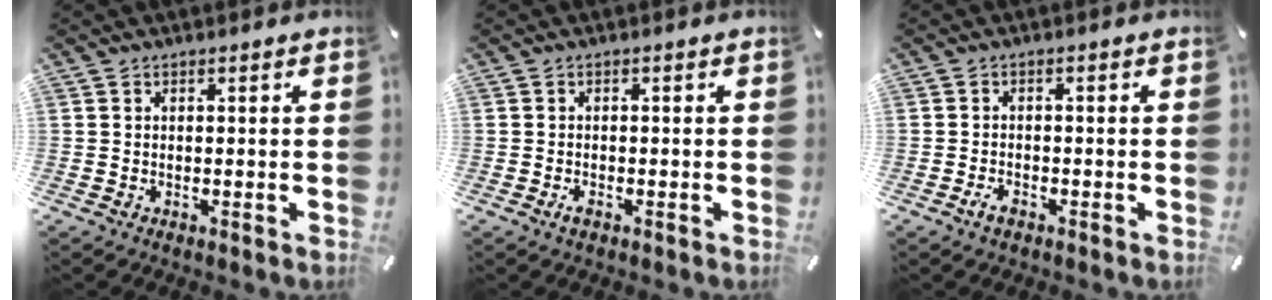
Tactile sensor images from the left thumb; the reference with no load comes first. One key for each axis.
{"total": 1.5, "fx": -0.9, "fy": 0.6, "fz": 1.0, "tx": -0.026, "ty": 0.000, "tz": -0.018}
{"total": 2.2, "fx": -1.4, "fy": 1.1, "fz": 1.3, "tx": -0.031, "ty": 0.003, "tz": -0.029}